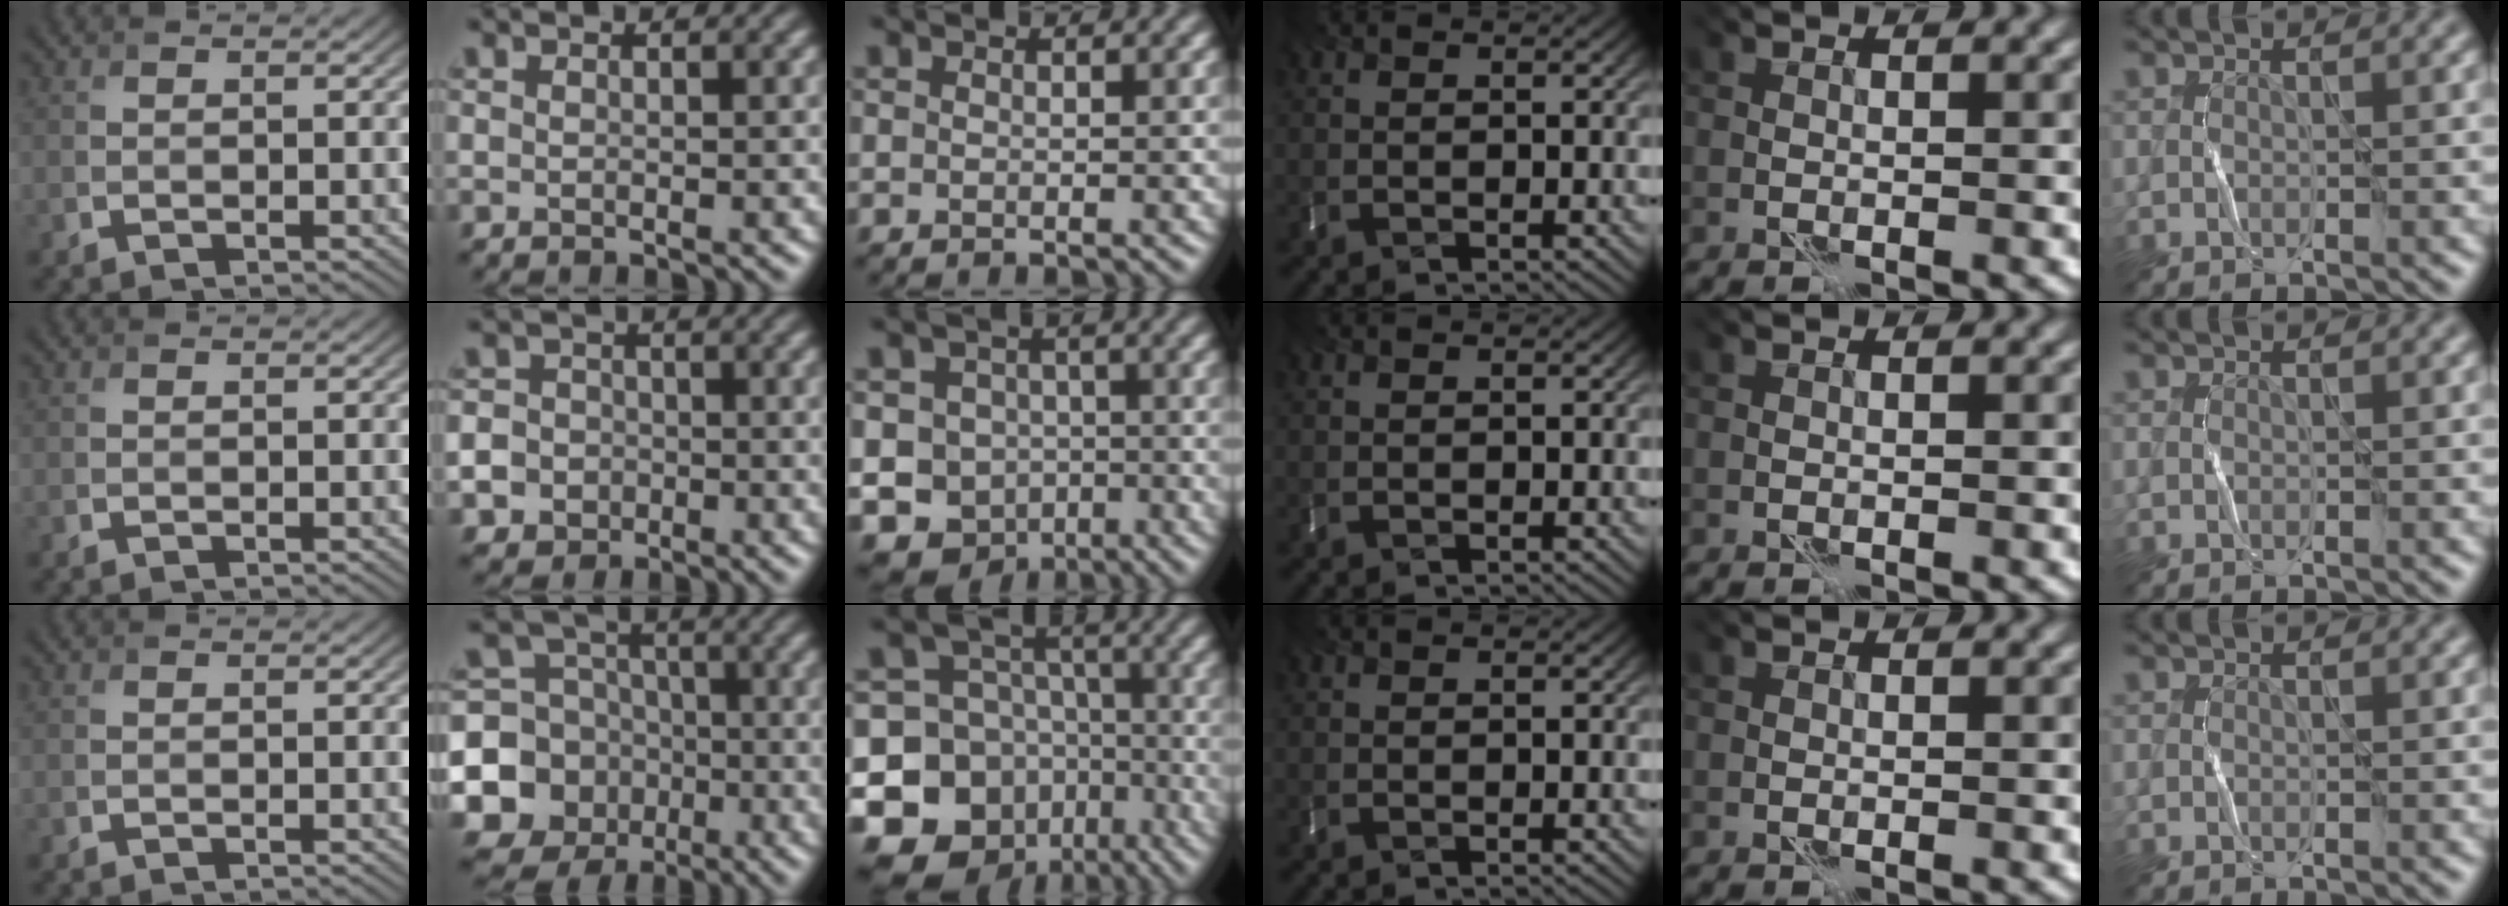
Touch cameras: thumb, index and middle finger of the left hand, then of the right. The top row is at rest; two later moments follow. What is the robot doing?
{"motion": "fold", "object": "bubble wrap"}